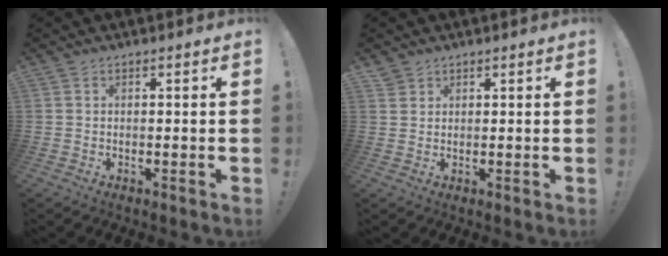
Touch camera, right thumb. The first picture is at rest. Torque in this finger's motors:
{"motor_torque": [-0.39, 0.40, -0.24, 0.47, -0.01]}